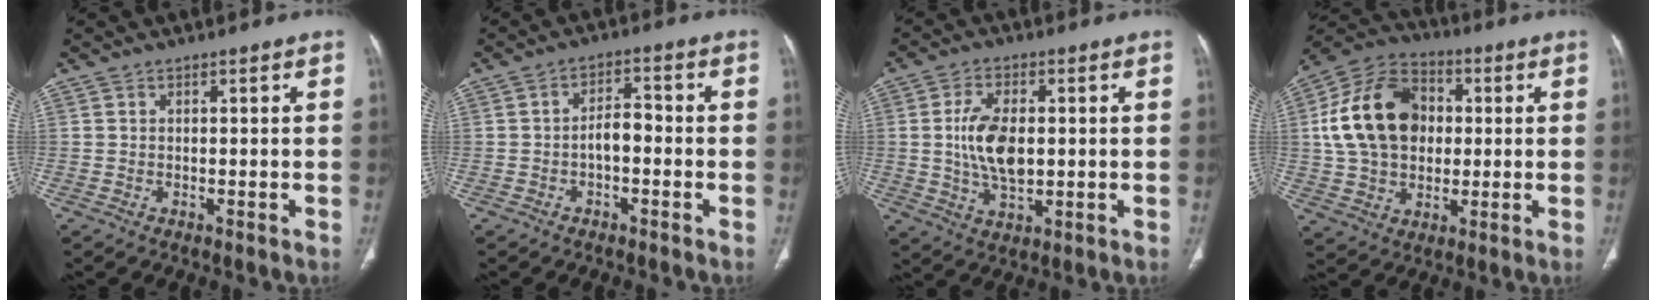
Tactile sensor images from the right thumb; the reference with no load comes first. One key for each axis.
{"total": 4.1, "fx": -1.2, "fy": 2.2, "fz": 3.3, "tx": -0.047, "ty": 0.025, "tz": -0.025}
{"total": 10.0, "fx": 0.5, "fy": 5.4, "fz": 8.4, "tx": -0.156, "ty": -0.003, "tz": 0.016}
{"total": 18.9, "fx": 2.3, "fy": 13.9, "fz": 12.6, "tx": -0.207, "ty": 0.022, "tz": 0.038}